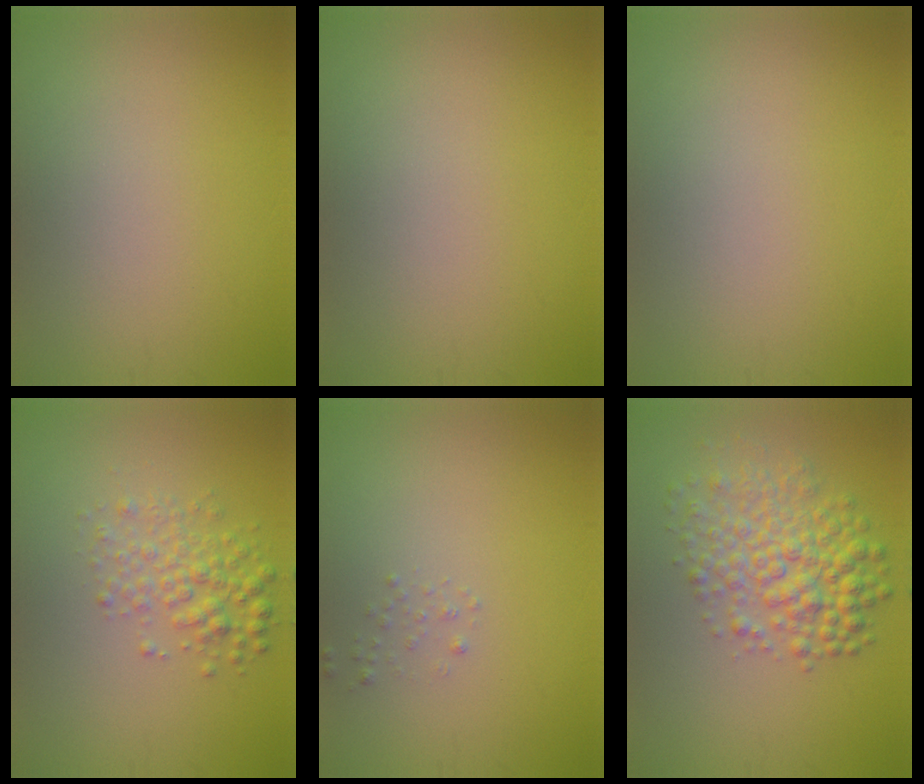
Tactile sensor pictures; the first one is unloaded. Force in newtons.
{"total": 0.0}
{"total": 0.0}
{"total": 3.0, "press": 3.0, "slide": 0.1}
{"total": 0.6, "press": 0.6, "slide": 0.0}
{"total": 5.5, "press": 5.5, "slide": 0.1}